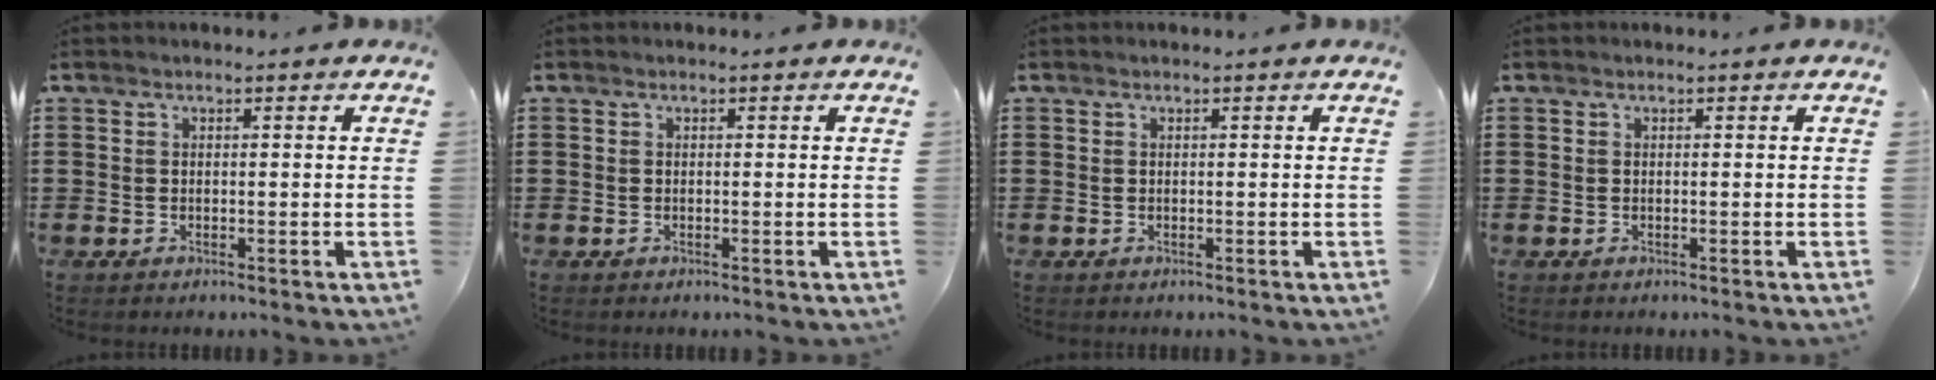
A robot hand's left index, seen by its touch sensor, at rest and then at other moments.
{"total": 0.0}
{"total": 0.0}
{"total": 0.0}